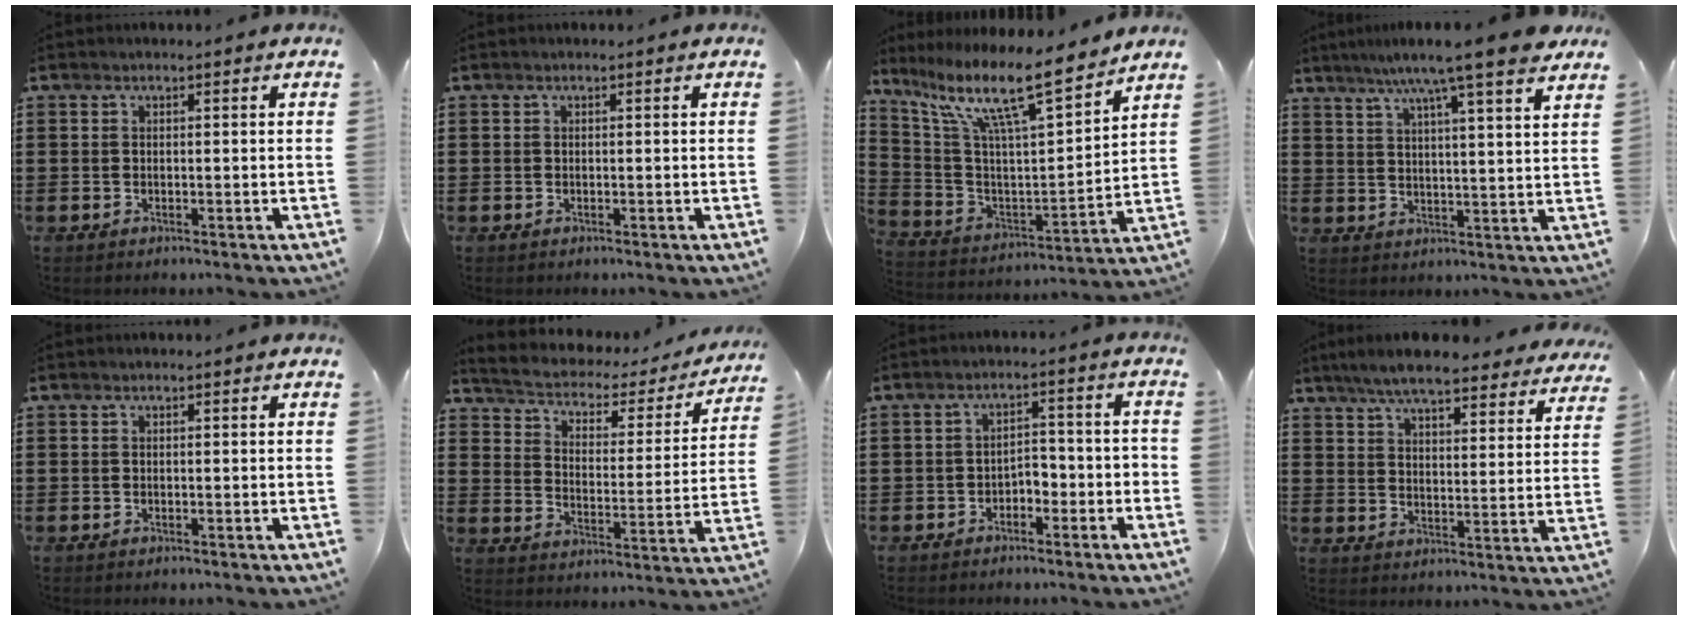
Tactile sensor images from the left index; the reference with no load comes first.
{"total": 0.0}
{"total": 13.4, "force": [9.8, 2.0, 9.0], "torque": [-0.188, -0.064, 0.159]}
{"total": 8.8, "force": [7.1, -0.1, 5.2], "torque": [-0.106, -0.028, 0.119]}
{"total": 0.0}
{"total": 2.8, "force": [2.2, 1.3, 1.0], "torque": [-0.036, -0.019, 0.028]}
{"total": 3.1, "force": [-2.7, 1.3, 0.9], "torque": [-0.019, 0.006, -0.057]}
{"total": 7.3, "force": [6.7, 0.6, 2.9], "torque": [-0.080, -0.025, 0.120]}